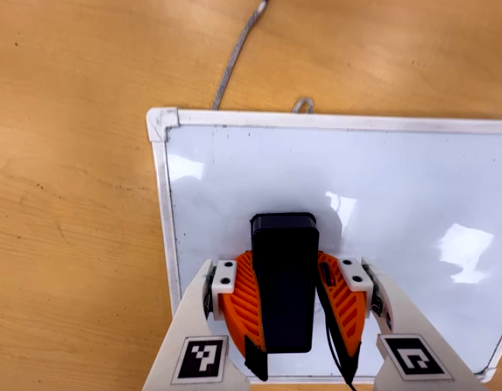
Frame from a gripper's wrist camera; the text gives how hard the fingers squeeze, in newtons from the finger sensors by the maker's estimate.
{"total": 12.3, "left": 11.8, "right": 12.8}